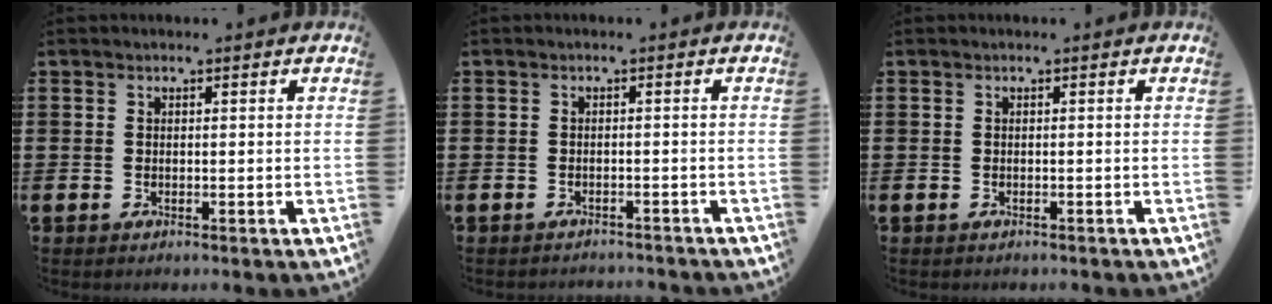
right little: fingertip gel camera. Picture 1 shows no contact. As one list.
[{"total": 1.0, "force": [-1.0, 0.0, -0.1], "torque": [-0.002, 0.001, -0.021]}, {"total": 0.0}]